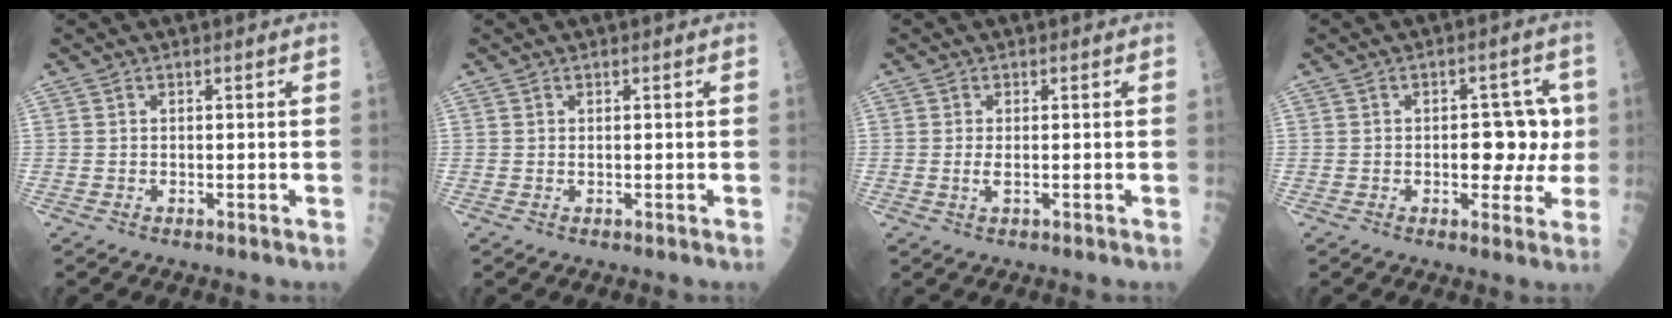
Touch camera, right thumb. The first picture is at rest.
{"total": 0.0}
{"total": 1.5, "force": [-0.1, 0.5, 1.4], "torque": [-0.031, -0.003, -0.002]}
{"total": 7.9, "force": [0.0, 4.8, 6.3], "torque": [-0.035, 0.014, -0.001]}